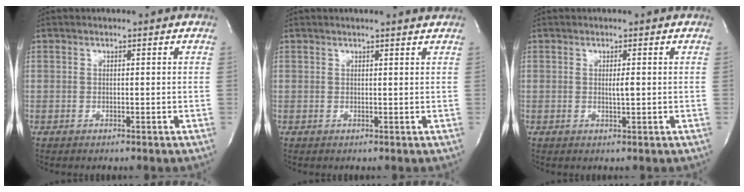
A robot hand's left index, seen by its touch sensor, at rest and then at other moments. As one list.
[{"total": 3.3, "force": [3.2, -0.2, 1.0], "torque": [-0.021, -0.001, 0.030]}, {"total": 1.2, "force": [-0.1, 0.0, 1.2], "torque": [-0.028, -0.008, 0.001]}]